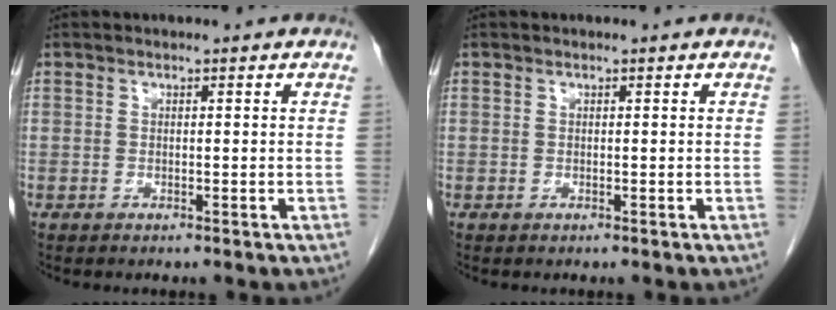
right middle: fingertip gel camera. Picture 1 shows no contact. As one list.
[{"total": 0.0}]